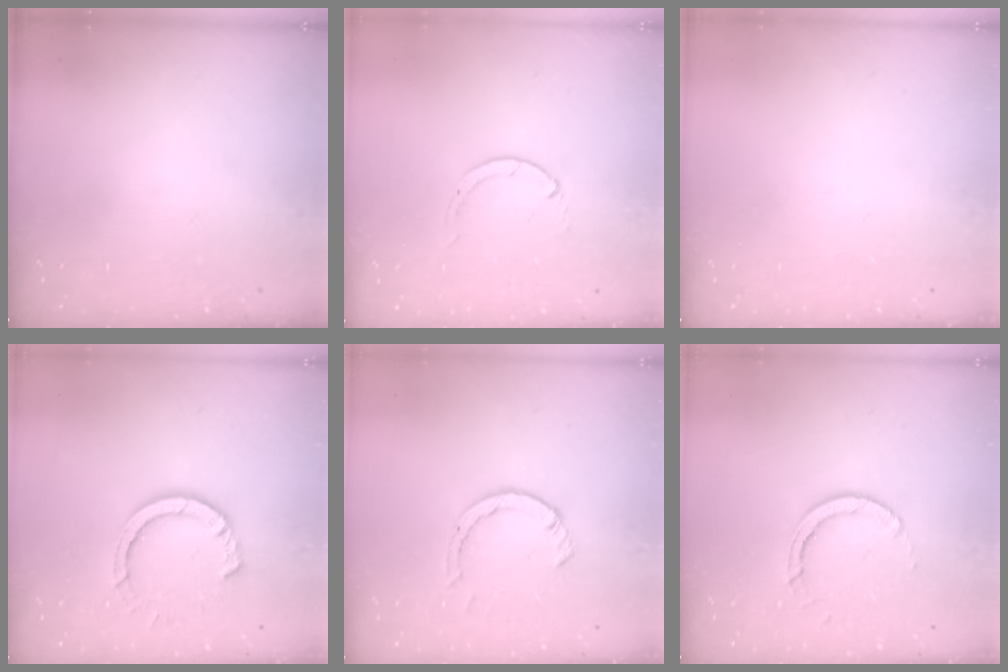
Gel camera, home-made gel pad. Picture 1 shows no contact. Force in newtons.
{"total": 0.0}
{"total": 0.0}
{"total": 8.5, "press": 8.4, "slide": 1.0}
{"total": 4.2, "press": 4.1, "slide": 0.4}
{"total": 5.6, "press": 5.6, "slide": 0.2}